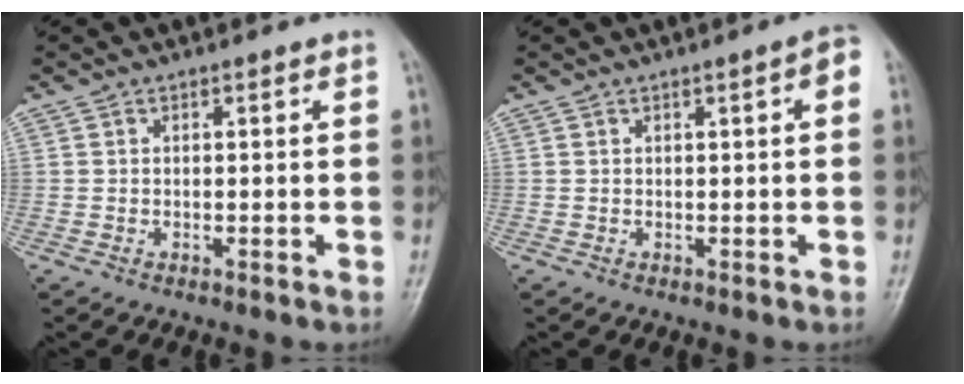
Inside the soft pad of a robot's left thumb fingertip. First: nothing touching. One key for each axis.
{"total": 3.0, "fx": 0.8, "fy": 0.6, "fz": 2.8, "tx": -0.032, "ty": 0.007, "tz": 0.006}